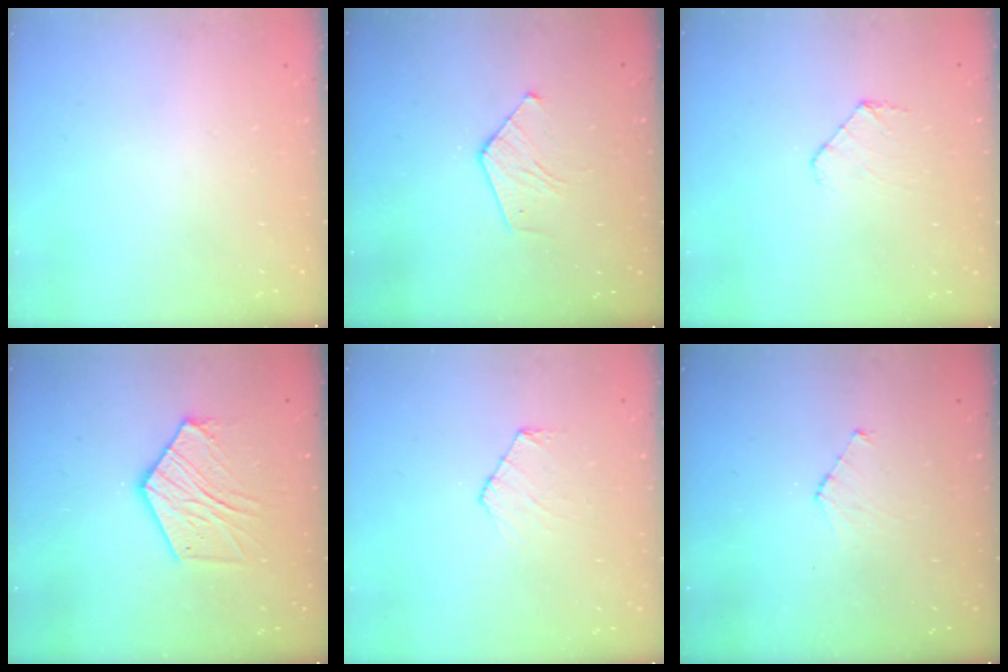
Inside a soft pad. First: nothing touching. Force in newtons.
{"total": 7.2, "press": 7.2, "slide": 0.8}
{"total": 5.5, "press": 5.5, "slide": 0.5}
{"total": 11.8, "press": 11.8, "slide": 0.7}
{"total": 7.2, "press": 7.2, "slide": 0.7}
{"total": 4.3, "press": 4.3, "slide": 0.4}